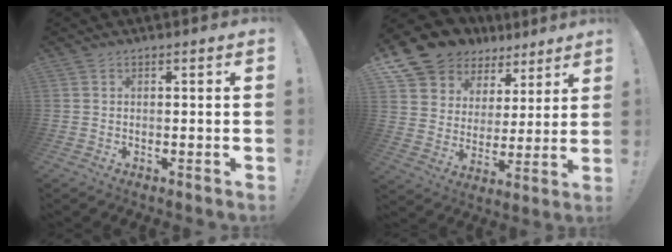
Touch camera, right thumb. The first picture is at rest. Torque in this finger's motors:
{"motor_torque": [0.09, 0.84, 0.26, 0.16, 0.11]}